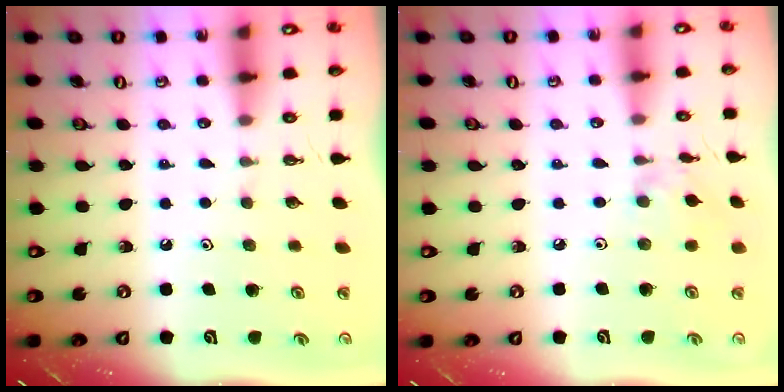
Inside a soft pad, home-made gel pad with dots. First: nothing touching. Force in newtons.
{"total": 2.0, "press": 2.0, "slide": 0.4}